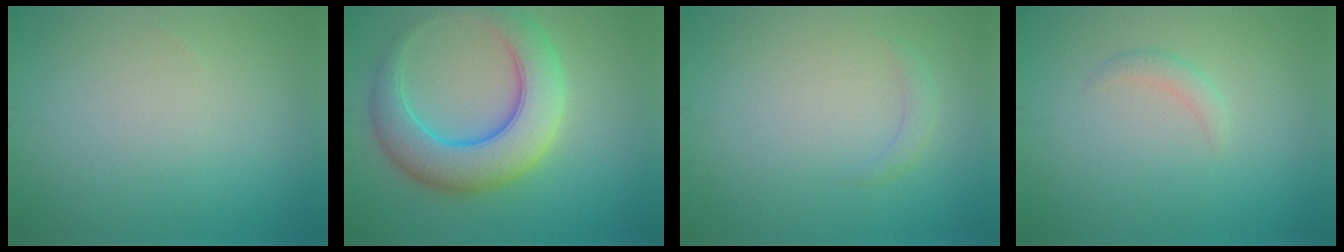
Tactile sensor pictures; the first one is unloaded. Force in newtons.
{"total": 8.4, "press": 8.4, "slide": 0.2}
{"total": 1.1, "press": 1.1, "slide": 0.1}
{"total": 1.2, "press": 1.2, "slide": 0.0}